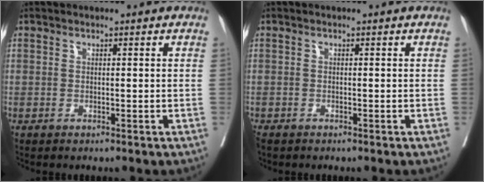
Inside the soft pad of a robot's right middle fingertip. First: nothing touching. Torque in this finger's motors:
{"motor_torque": [0.49, -0.52, 0.08, 0.03]}